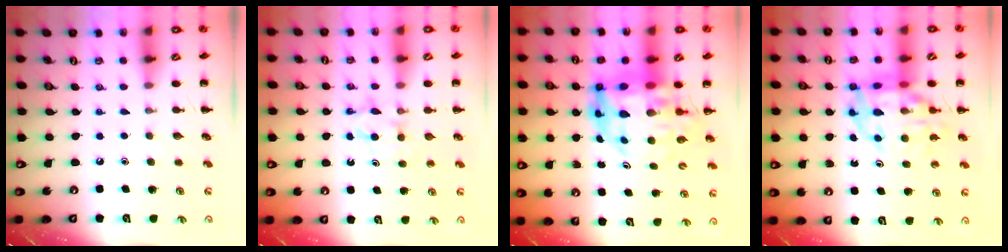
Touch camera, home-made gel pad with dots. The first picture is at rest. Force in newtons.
{"total": 4.5, "press": 4.3, "slide": 1.3}
{"total": 16.6, "press": 15.8, "slide": 5.1}
{"total": 17.0, "press": 16.6, "slide": 4.0}